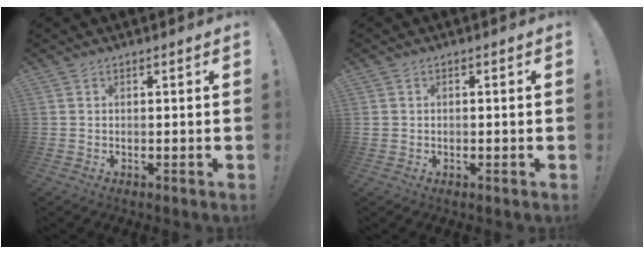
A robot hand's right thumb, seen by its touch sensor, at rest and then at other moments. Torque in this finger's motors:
{"motor_torque": [0.12, 0.15, 0.04, -0.19, 0.02]}